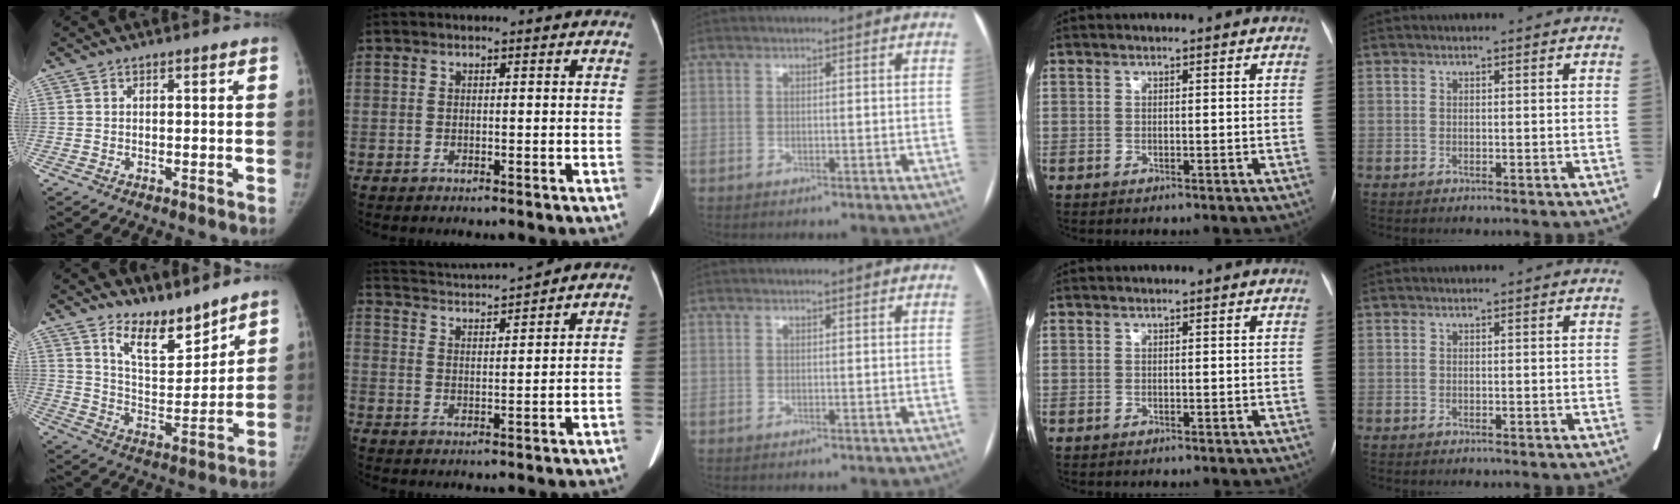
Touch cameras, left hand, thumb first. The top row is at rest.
{"thumb": {"total": 9.8, "force": [8.1, 3.5, 4.3], "torque": [-0.044, -0.076, 0.152]}, "index": {"total": 10.5, "force": [10.0, -1.1, 3.1], "torque": [-0.070, 0.020, 0.162]}}